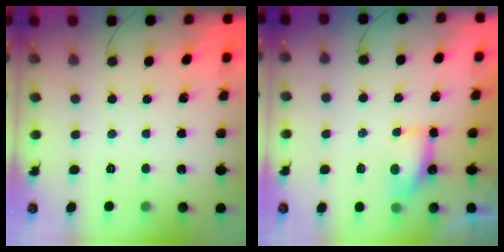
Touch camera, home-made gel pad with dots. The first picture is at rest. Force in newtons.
{"total": 5.4, "press": 5.4, "slide": 0.4}